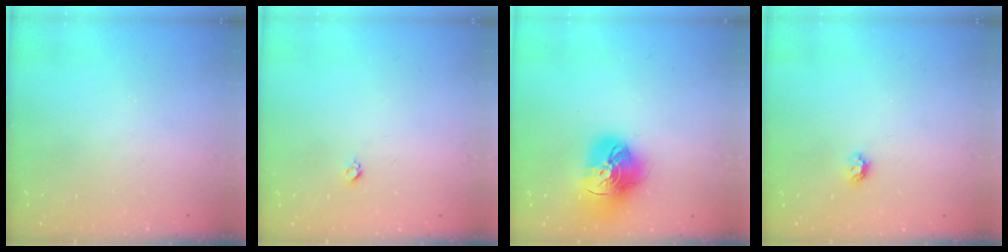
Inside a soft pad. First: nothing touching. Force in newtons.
{"total": 3.0, "press": 2.9, "slide": 0.4}
{"total": 17.7, "press": 17.6, "slide": 1.8}
{"total": 4.9, "press": 4.9, "slide": 0.8}